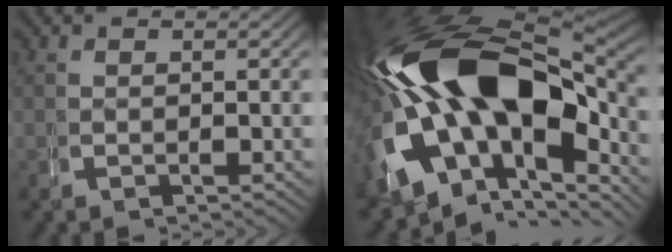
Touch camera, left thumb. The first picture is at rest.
{"total": 24.9, "force": [-0.4, 15.8, 19.2], "torque": [-0.349, -0.045, 0.013]}